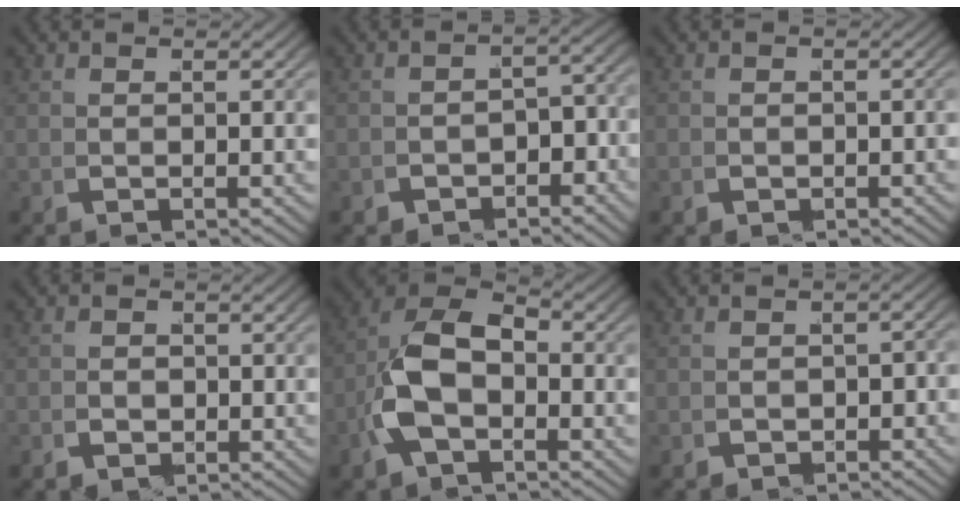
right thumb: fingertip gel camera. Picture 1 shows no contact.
{"total": 2.6, "force": [-1.9, 1.5, 1.1], "torque": [-0.009, -0.007, -0.028]}
{"total": 0.9, "force": [-0.6, 0.6, 0.1], "torque": [0.002, -0.002, -0.010]}
{"total": 1.6, "force": [-0.8, 1.3, 0.4], "torque": [-0.001, -0.002, -0.014]}
{"total": 8.8, "force": [-0.5, 6.1, 6.3], "torque": [-0.153, -0.017, 0.000]}
{"total": 1.8, "force": [-1.3, 1.1, 0.5], "torque": [0.000, -0.005, -0.021]}